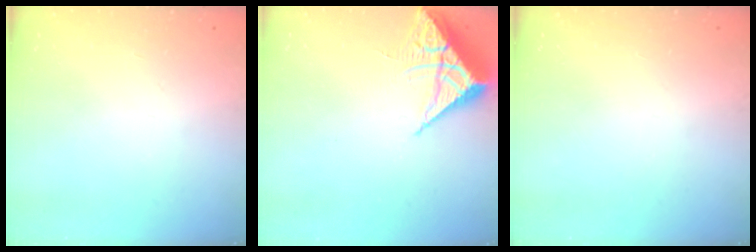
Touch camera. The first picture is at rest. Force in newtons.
{"total": 7.7, "press": 7.7, "slide": 0.5}
{"total": 0.0}